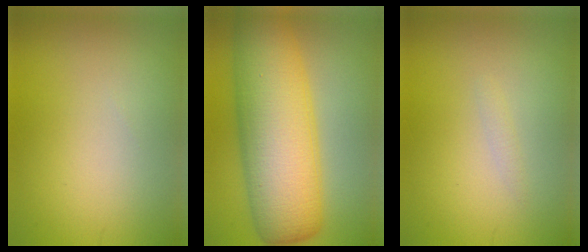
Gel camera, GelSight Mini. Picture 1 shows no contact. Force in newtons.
{"total": 11.8, "press": 11.8, "slide": 0.0}
{"total": 0.6, "press": 0.6, "slide": 0.0}